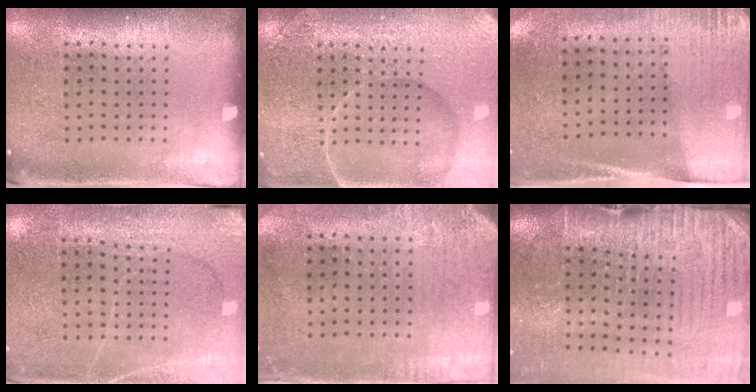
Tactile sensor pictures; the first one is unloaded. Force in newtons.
{"total": 7.0, "press": 6.9, "slide": 1.0}
{"total": 2.7, "press": 2.4, "slide": 1.4}
{"total": 2.8, "press": 2.7, "slide": 0.7}
{"total": 3.1, "press": 2.5, "slide": 1.9}
{"total": 4.1, "press": 3.9, "slide": 1.3}